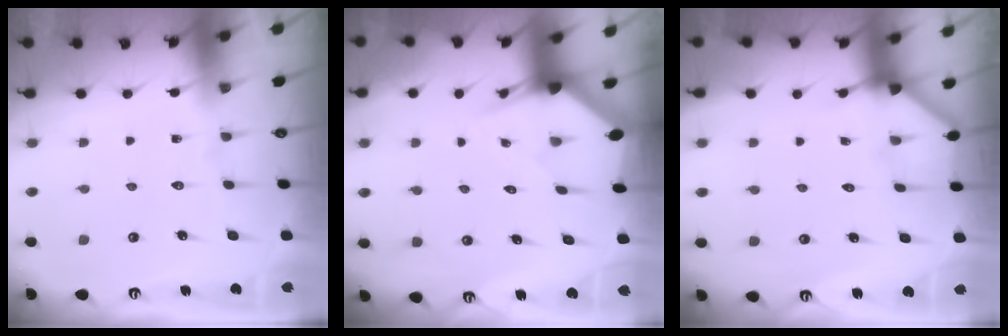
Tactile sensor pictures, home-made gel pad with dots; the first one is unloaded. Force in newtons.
{"total": 3.0, "press": 3.0, "slide": 0.1}
{"total": 3.6, "press": 3.6, "slide": 0.4}